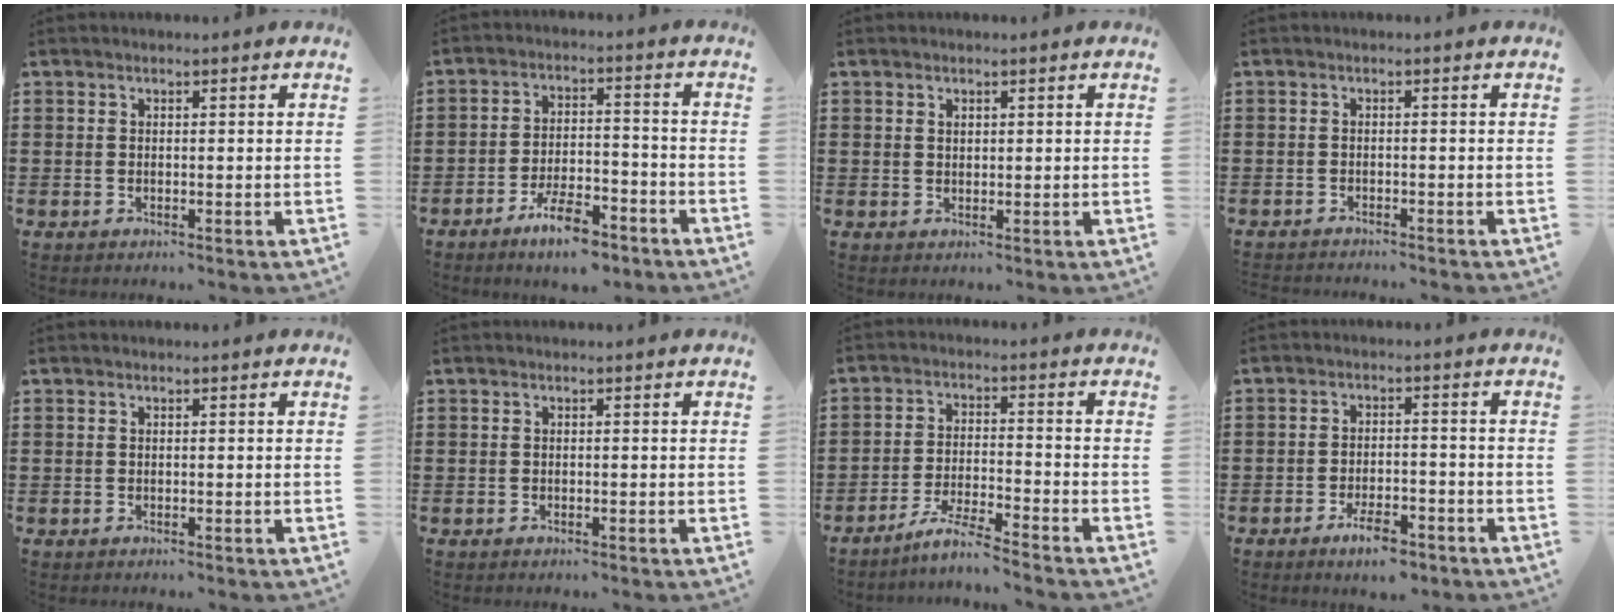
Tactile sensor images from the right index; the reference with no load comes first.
{"total": 7.4, "force": [-5.5, 2.0, 4.5], "torque": [-0.089, 0.008, -0.100]}
{"total": 0.8, "force": [0.5, 0.5, 0.4], "torque": [-0.009, 0.003, 0.009]}
{"total": 1.1, "force": [-1.1, -0.1, -0.1], "torque": [-0.001, 0.002, -0.024]}
{"total": 0.0}
{"total": 0.0}
{"total": 5.4, "force": [-4.9, -0.6, 2.3], "torque": [-0.051, -0.014, -0.096]}
{"total": 4.9, "force": [-3.5, 1.4, 3.2], "torque": [-0.056, 0.007, -0.063]}